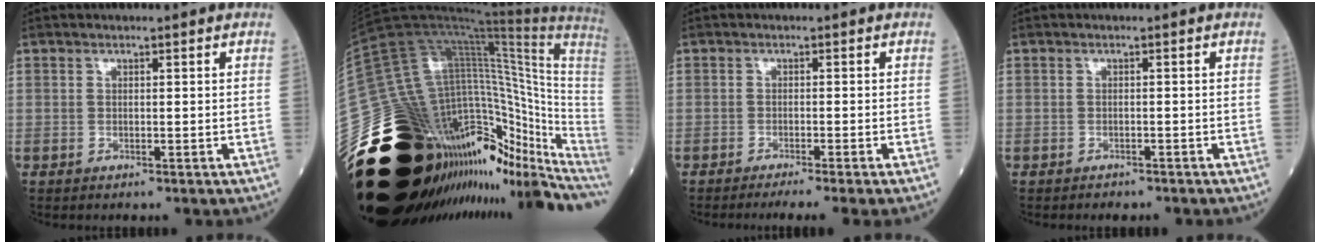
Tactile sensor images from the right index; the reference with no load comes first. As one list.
[{"total": 44.9, "force": [-18.0, 10.4, 39.8], "torque": [-0.544, 0.039, -0.283]}, {"total": 6.0, "force": [-4.9, -1.2, 3.3], "torque": [-0.022, -0.011, -0.070]}, {"total": 1.6, "force": [-1.5, 0.6, 0.3], "torque": [-0.009, -0.001, -0.017]}]